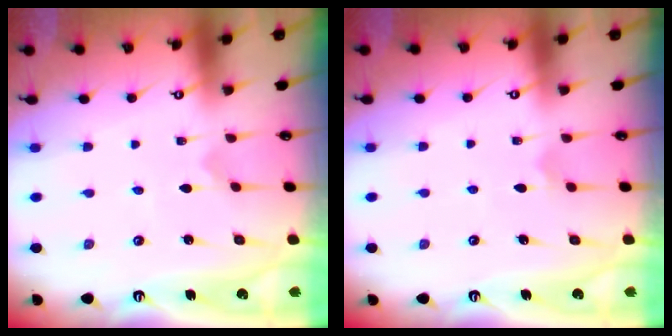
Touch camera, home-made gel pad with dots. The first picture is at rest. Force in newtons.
{"total": 3.9, "press": 3.8, "slide": 0.5}